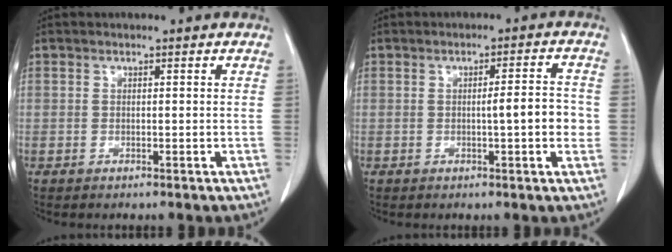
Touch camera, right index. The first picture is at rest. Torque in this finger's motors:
{"motor_torque": [0.11, 0.00, 0.12, 0.05]}